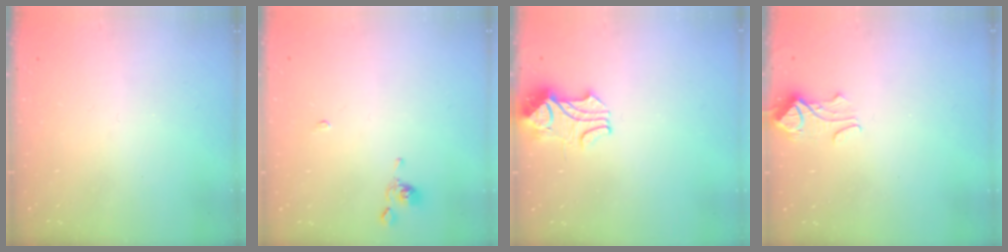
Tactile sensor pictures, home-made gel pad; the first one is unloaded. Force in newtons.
{"total": 0.6, "press": 0.4, "slide": 0.4}
{"total": 2.3, "press": 2.1, "slide": 0.8}
{"total": 2.4, "press": 2.3, "slide": 0.5}